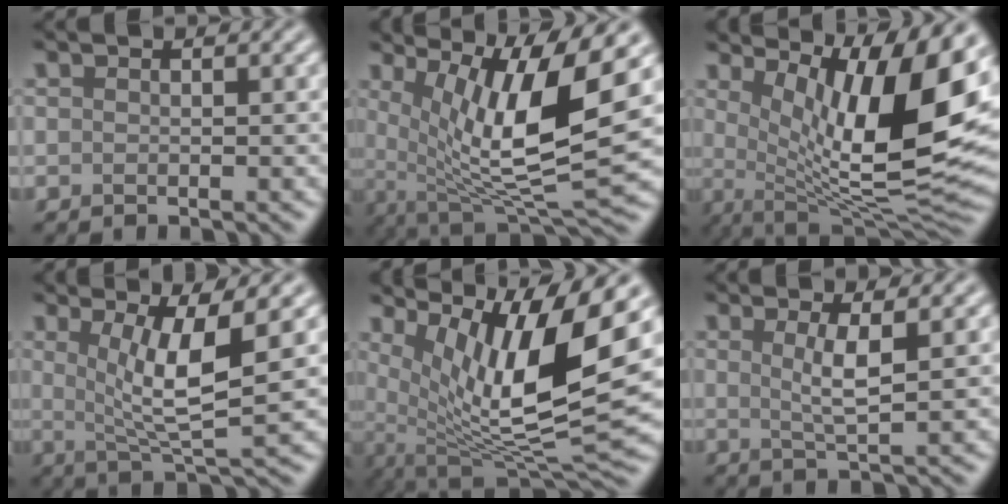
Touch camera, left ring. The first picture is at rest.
{"total": 11.1, "force": [2.7, 2.8, 10.4], "torque": [-0.174, -0.009, 0.052]}
{"total": 13.6, "force": [4.1, 3.7, 12.4], "torque": [-0.165, -0.012, 0.072]}
{"total": 6.2, "force": [1.1, 1.4, 5.9], "torque": [-0.098, -0.010, 0.023]}
{"total": 12.4, "force": [4.1, 3.2, 11.3], "torque": [-0.195, -0.007, 0.083]}
{"total": 3.0, "force": [0.7, 0.6, 2.8], "torque": [-0.051, -0.005, 0.013]}